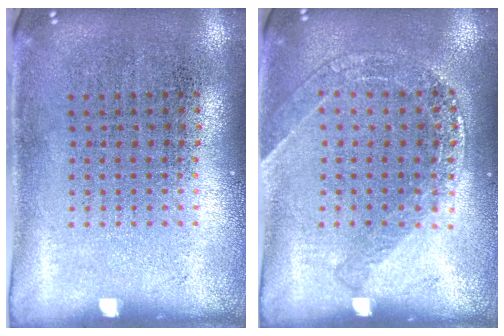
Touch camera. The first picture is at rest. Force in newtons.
{"total": 1.4, "press": 1.3, "slide": 0.3}